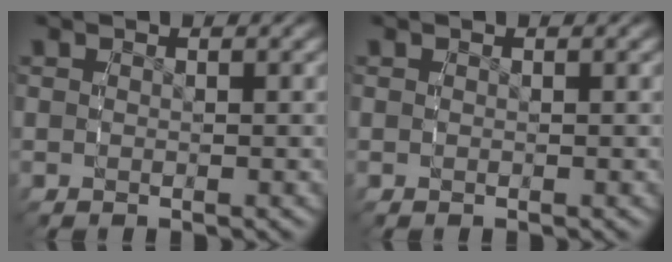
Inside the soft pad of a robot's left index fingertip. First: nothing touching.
{"total": 0.0}